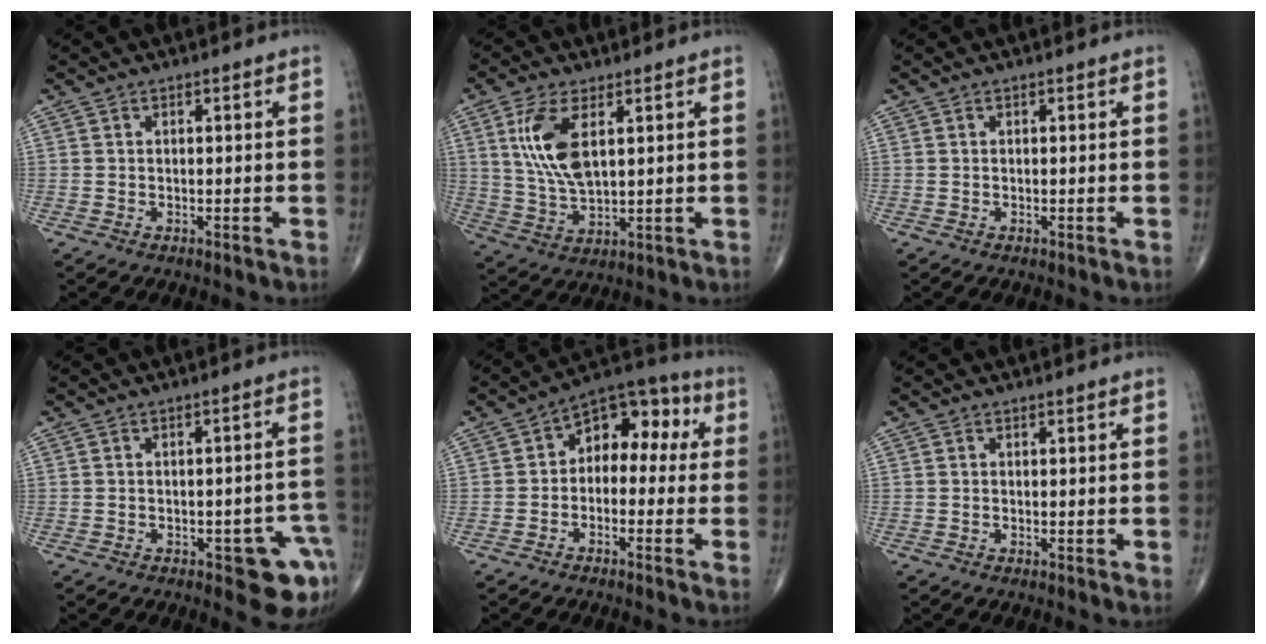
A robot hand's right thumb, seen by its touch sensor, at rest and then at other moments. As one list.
[{"total": 10.6, "force": [3.4, 4.7, 8.8], "torque": [-0.183, -0.014, 0.074]}, {"total": 0.0}, {"total": 8.8, "force": [-4.1, 3.4, 7.0], "torque": [-0.053, 0.021, -0.045]}, {"total": 10.6, "force": [0.7, 7.0, 7.9], "torque": [-0.067, 0.046, -0.010]}, {"total": 0.6, "force": [0.1, 0.2, 0.6], "torque": [-0.010, -0.003, 0.000]}]